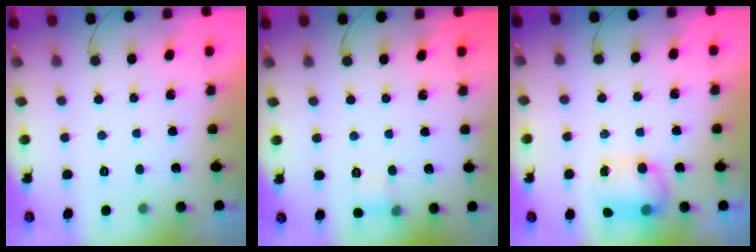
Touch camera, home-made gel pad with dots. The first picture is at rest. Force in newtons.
{"total": 5.8, "press": 5.6, "slide": 1.5}
{"total": 7.8, "press": 7.8, "slide": 0.6}